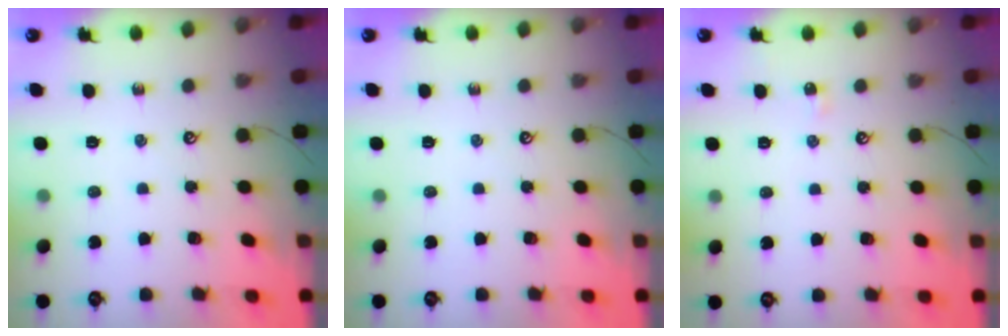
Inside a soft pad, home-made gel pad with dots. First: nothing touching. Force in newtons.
{"total": 0.0}
{"total": 3.0, "press": 3.0, "slide": 0.5}